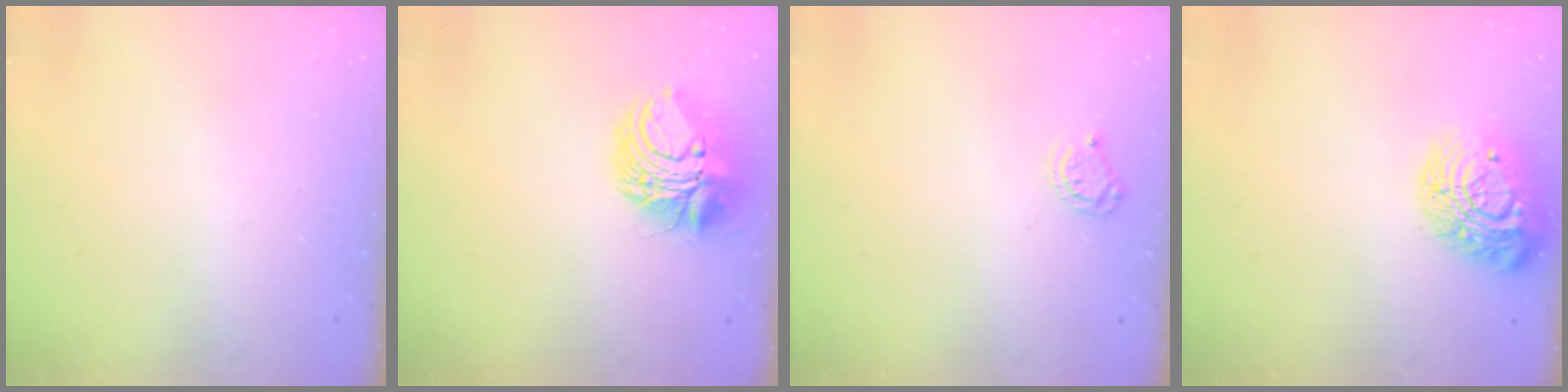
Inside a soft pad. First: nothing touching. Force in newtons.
{"total": 10.9, "press": 10.8, "slide": 1.5}
{"total": 5.7, "press": 5.7, "slide": 0.2}
{"total": 16.2, "press": 16.1, "slide": 1.4}